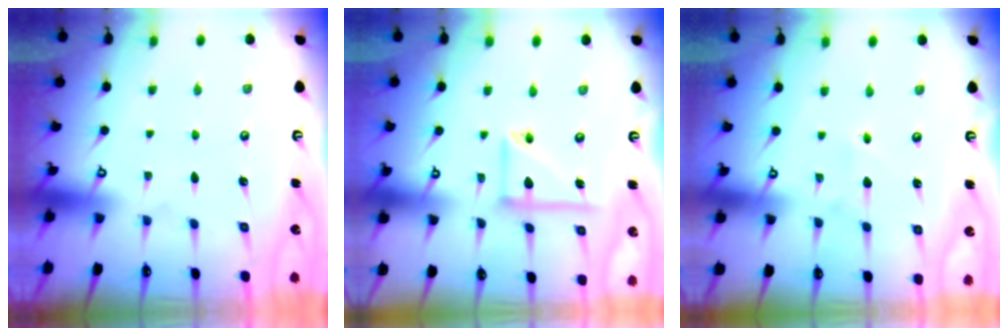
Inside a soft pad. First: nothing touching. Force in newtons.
{"total": 12.6, "press": 12.5, "slide": 1.7}
{"total": 2.8, "press": 2.7, "slide": 0.4}